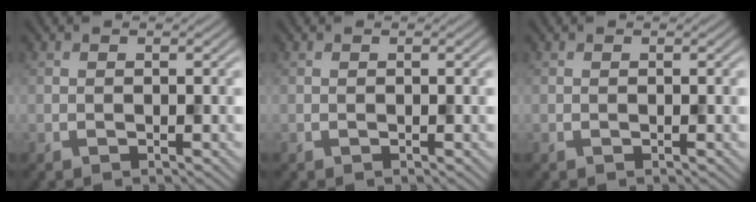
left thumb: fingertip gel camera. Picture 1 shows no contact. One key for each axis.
{"total": 0.0}
{"total": 0.0}